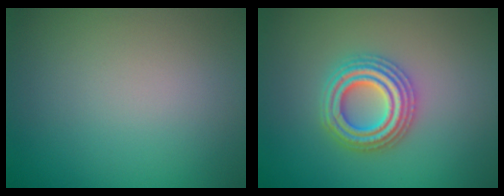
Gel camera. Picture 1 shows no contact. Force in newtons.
{"total": 4.4, "press": 4.4, "slide": 0.7}